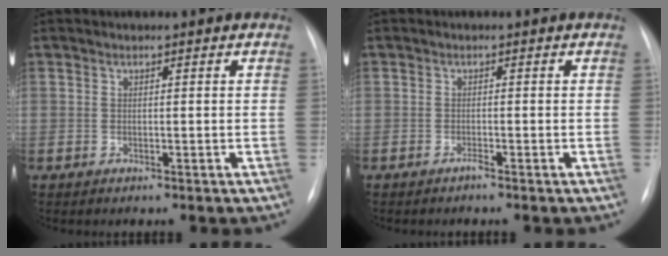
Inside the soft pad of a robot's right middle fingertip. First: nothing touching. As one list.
[{"total": 0.6, "force": [-0.6, -0.1, 0.3], "torque": [-0.004, 0.000, -0.012]}]